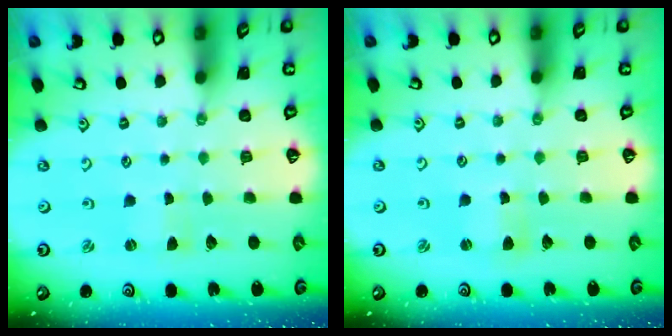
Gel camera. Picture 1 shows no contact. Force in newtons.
{"total": 1.7, "press": 1.7, "slide": 0.2}